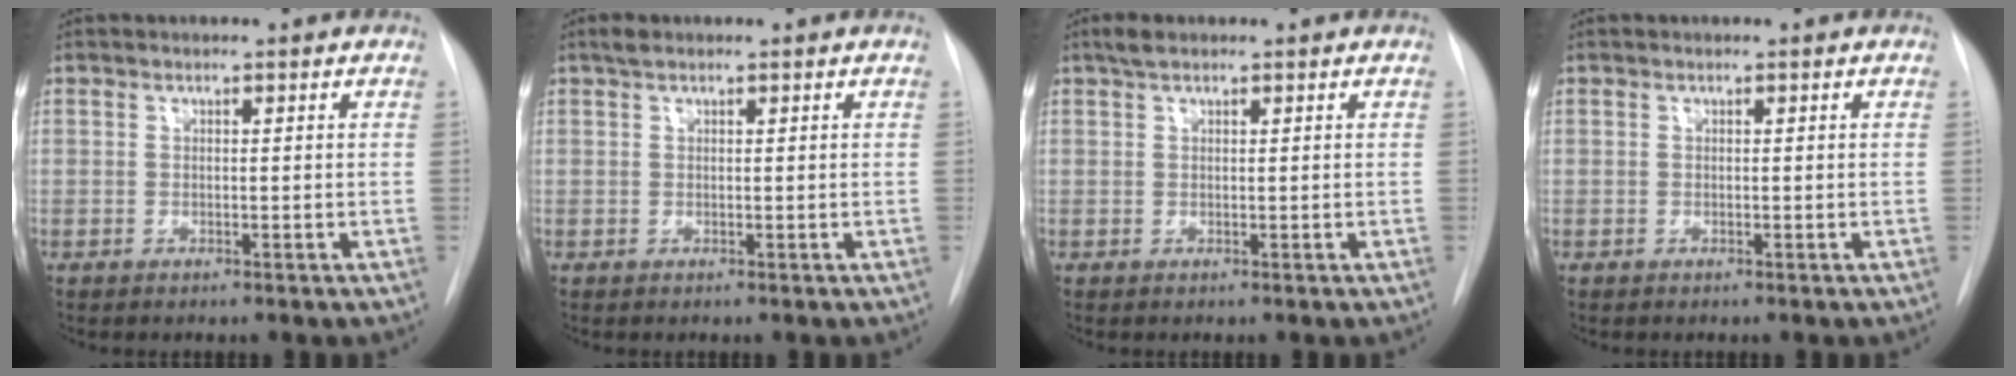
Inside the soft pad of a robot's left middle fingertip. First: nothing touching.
{"total": 1.1, "force": [0.8, 0.4, 0.6], "torque": [-0.015, 0.011, 0.015]}
{"total": 1.7, "force": [1.2, 0.6, 1.0], "torque": [-0.022, 0.011, 0.023]}
{"total": 0.0}